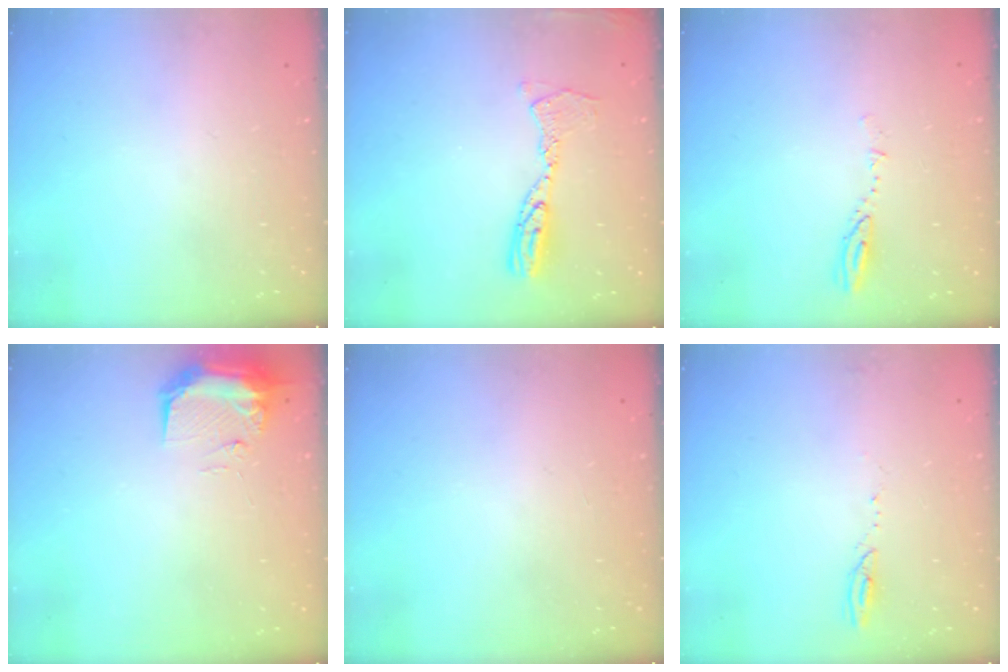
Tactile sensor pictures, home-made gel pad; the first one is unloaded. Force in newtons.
{"total": 10.3, "press": 10.3, "slide": 1.0}
{"total": 3.5, "press": 3.4, "slide": 0.3}
{"total": 9.2, "press": 9.0, "slide": 1.5}
{"total": 1.0, "press": 0.0, "slide": 1.0}
{"total": 3.3, "press": 3.3, "slide": 0.4}